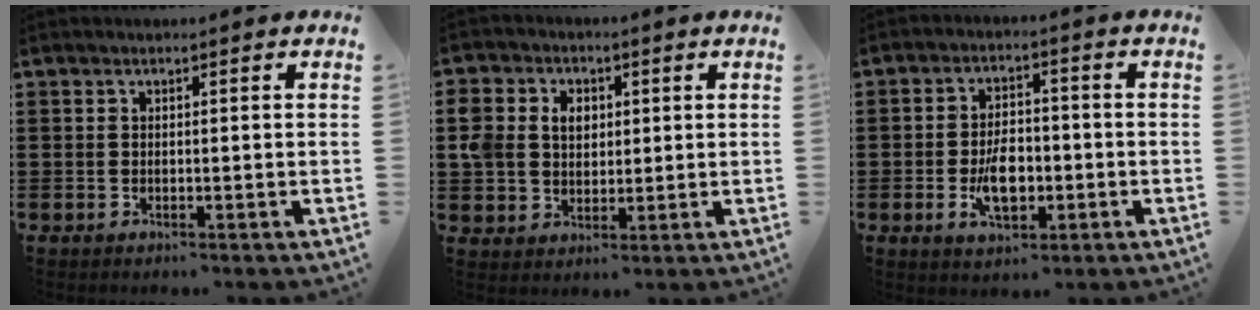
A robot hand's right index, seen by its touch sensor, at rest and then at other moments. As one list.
[{"total": 6.2, "force": [1.3, 5.3, 3.0], "torque": [-0.091, 0.014, 0.018]}, {"total": 6.6, "force": [-1.6, 3.6, 5.3], "torque": [-0.089, -0.001, -0.032]}]